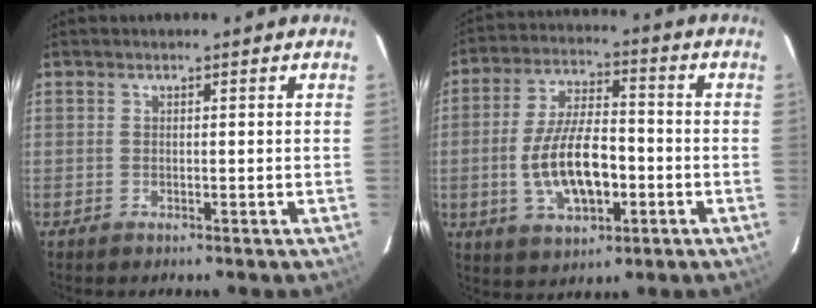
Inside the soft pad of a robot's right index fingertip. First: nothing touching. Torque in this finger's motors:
{"motor_torque": [1.20, -0.94, 0.65, 0.19]}